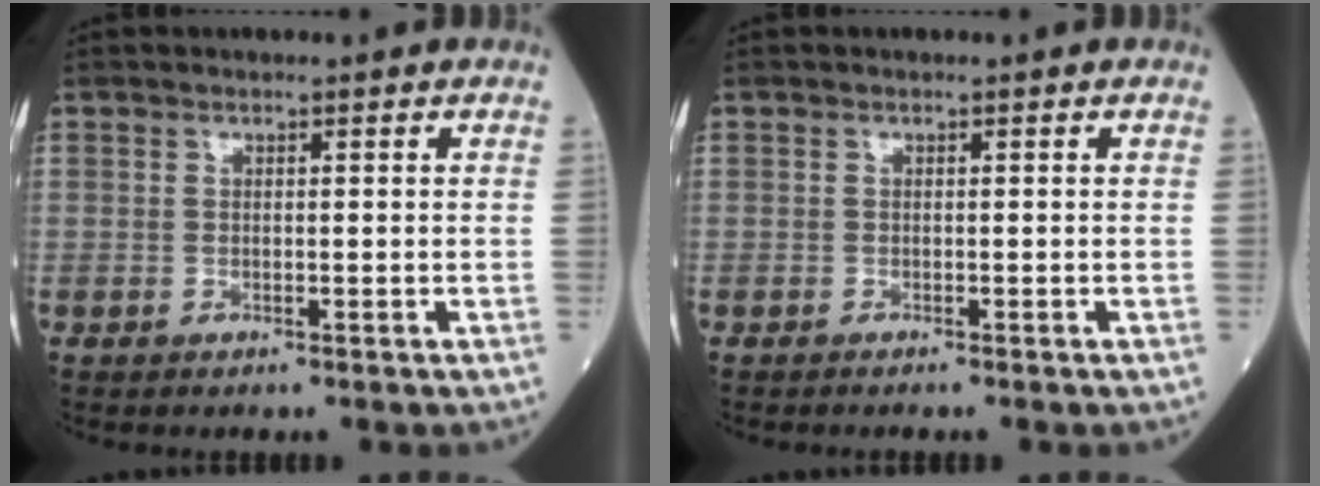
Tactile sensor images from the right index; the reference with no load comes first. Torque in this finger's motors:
{"motor_torque": [0.05, 0.05, 0.07, 0.02]}